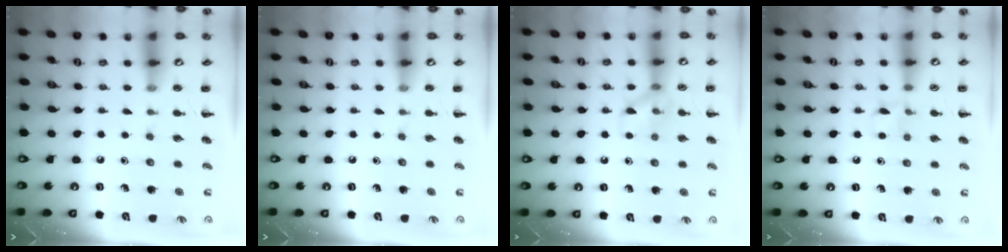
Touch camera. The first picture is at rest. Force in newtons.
{"total": 0.0}
{"total": 7.2, "press": 7.2, "slide": 0.6}
{"total": 6.2, "press": 5.9, "slide": 1.9}